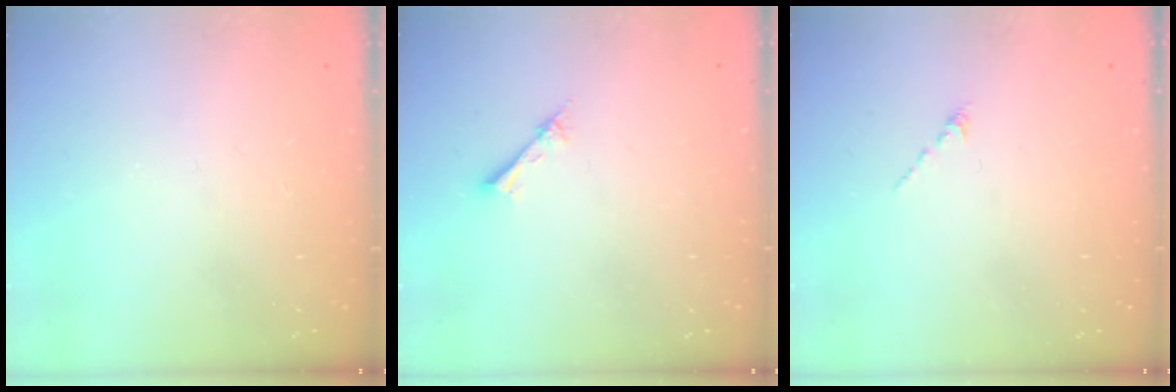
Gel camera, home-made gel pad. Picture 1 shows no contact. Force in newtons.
{"total": 2.3, "press": 2.3, "slide": 0.3}
{"total": 0.0}